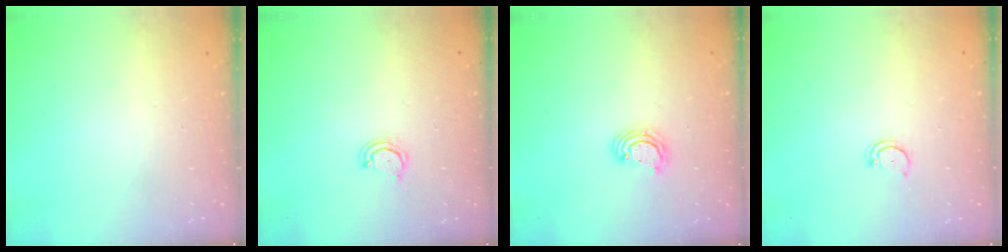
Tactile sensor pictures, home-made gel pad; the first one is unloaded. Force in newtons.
{"total": 3.9, "press": 3.9, "slide": 0.3}
{"total": 4.3, "press": 4.3, "slide": 0.2}
{"total": 2.3, "press": 2.3, "slide": 0.2}